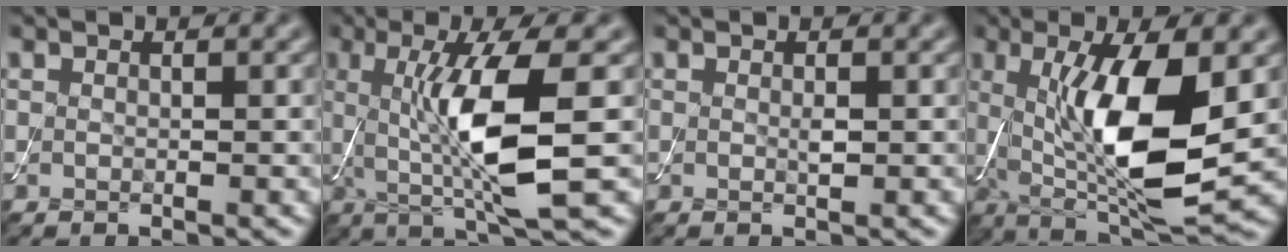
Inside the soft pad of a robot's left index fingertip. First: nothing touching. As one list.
[{"total": 8.7, "force": [0.3, 1.7, 8.5], "torque": [-0.146, -0.012, 0.016]}, {"total": 0.6, "force": [0.1, 0.1, 0.6], "torque": [-0.014, 0.000, 0.000]}, {"total": 11.0, "force": [0.4, 3.3, 10.5], "torque": [-0.175, -0.011, 0.013]}]